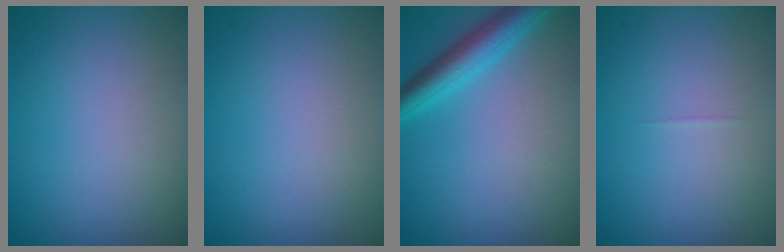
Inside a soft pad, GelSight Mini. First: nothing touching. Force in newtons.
{"total": 0.0}
{"total": 4.3, "press": 4.3, "slide": 0.3}
{"total": 0.0}